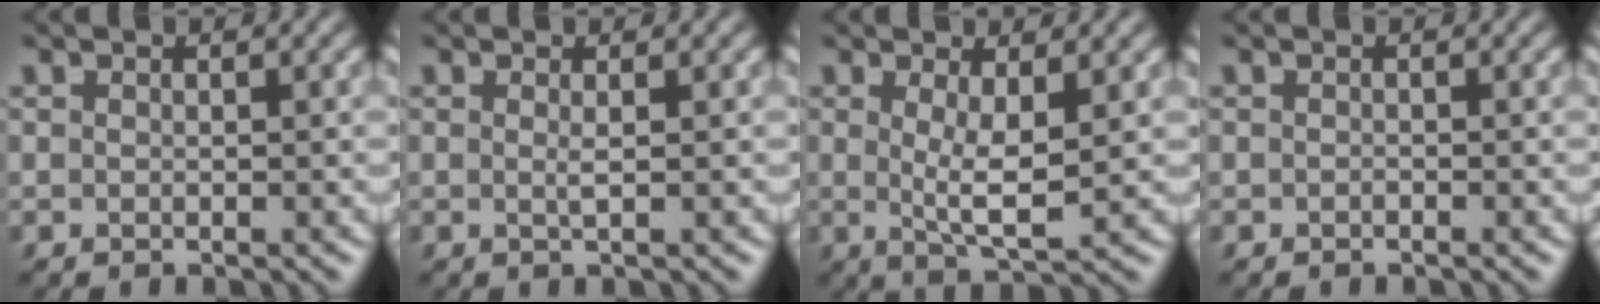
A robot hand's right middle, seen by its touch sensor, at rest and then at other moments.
{"total": 0.9, "force": [0.2, 0.1, 0.9], "torque": [-0.016, 0.000, 0.000]}
{"total": 3.7, "force": [0.6, 0.8, 3.6], "torque": [-0.066, -0.010, 0.015]}
{"total": 0.0}